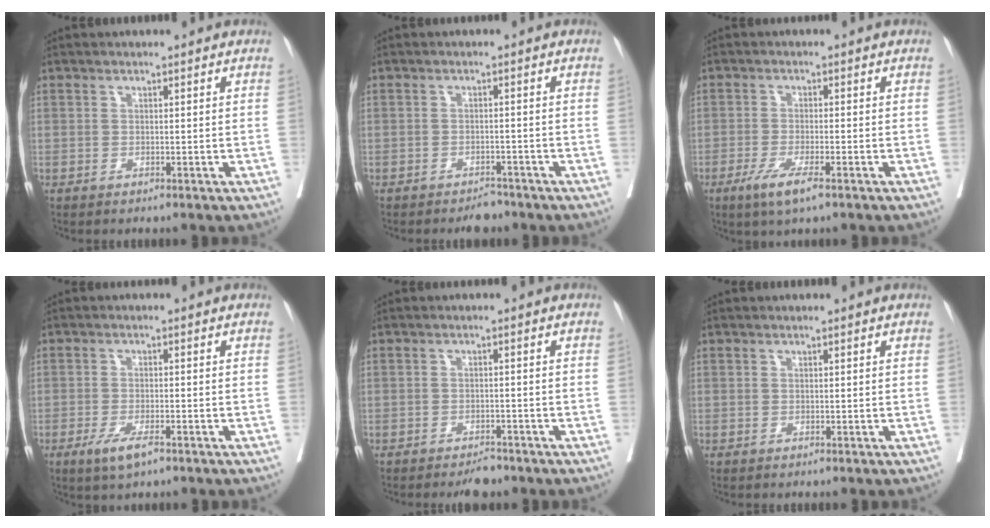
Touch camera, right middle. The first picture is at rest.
{"total": 2.4, "force": [-2.2, 0.8, 0.8], "torque": [-0.016, -0.002, -0.032]}
{"total": 4.7, "force": [-2.8, 0.5, 3.8], "torque": [-0.078, -0.012, -0.049]}
{"total": 4.1, "force": [-2.4, 1.0, 3.1], "torque": [-0.065, -0.006, -0.040]}
{"total": 2.7, "force": [-2.4, 0.7, 1.1], "torque": [-0.020, -0.003, -0.035]}
{"total": 0.0}